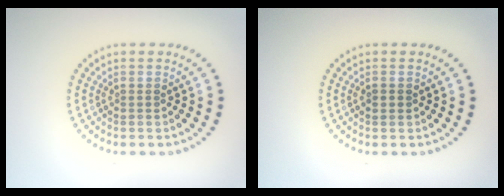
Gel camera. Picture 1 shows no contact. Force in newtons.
{"total": 1.0, "press": 0.9, "slide": 0.2}